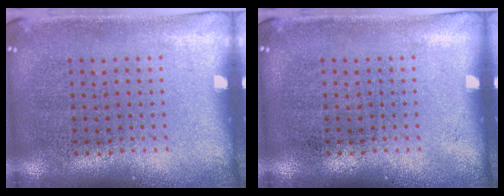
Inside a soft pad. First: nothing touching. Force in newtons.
{"total": 0.0}